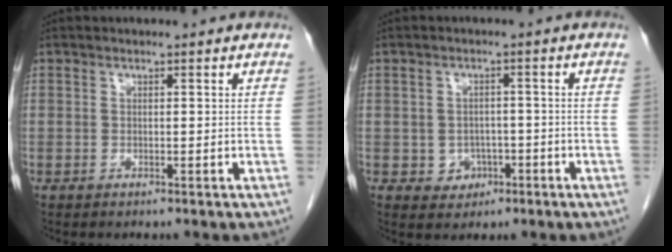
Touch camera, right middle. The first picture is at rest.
{"total": 3.3, "force": [-1.1, 3.0, 1.1], "torque": [-0.008, 0.008, -0.007]}